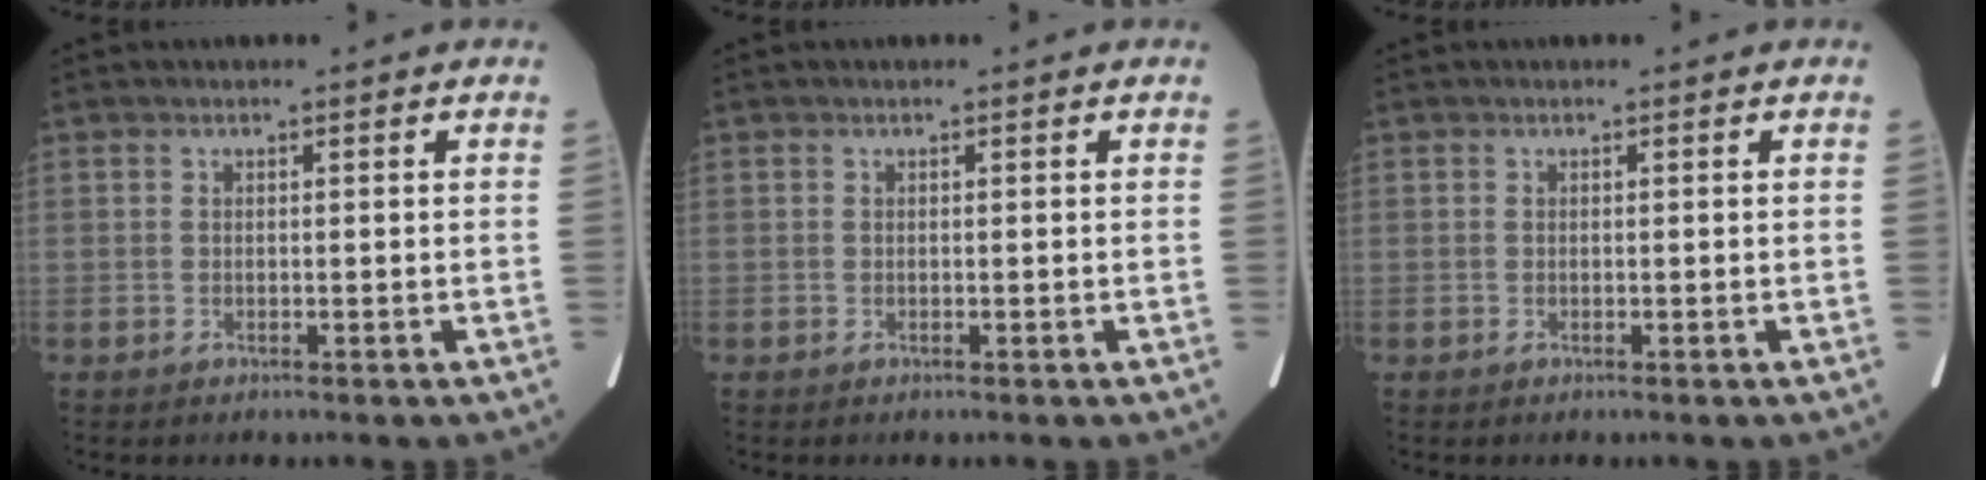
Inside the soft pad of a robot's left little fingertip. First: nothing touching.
{"total": 0.0}
{"total": 0.0}